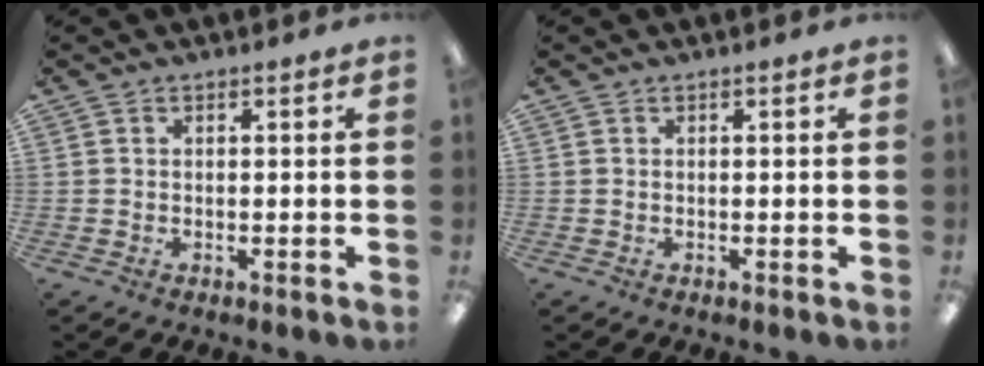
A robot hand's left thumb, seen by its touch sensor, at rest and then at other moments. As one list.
[{"total": 0.0}]